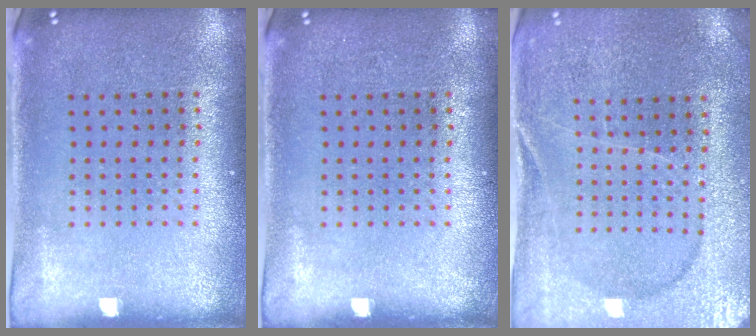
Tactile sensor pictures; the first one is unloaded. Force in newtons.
{"total": 0.0}
{"total": 1.5, "press": 1.5, "slide": 0.2}